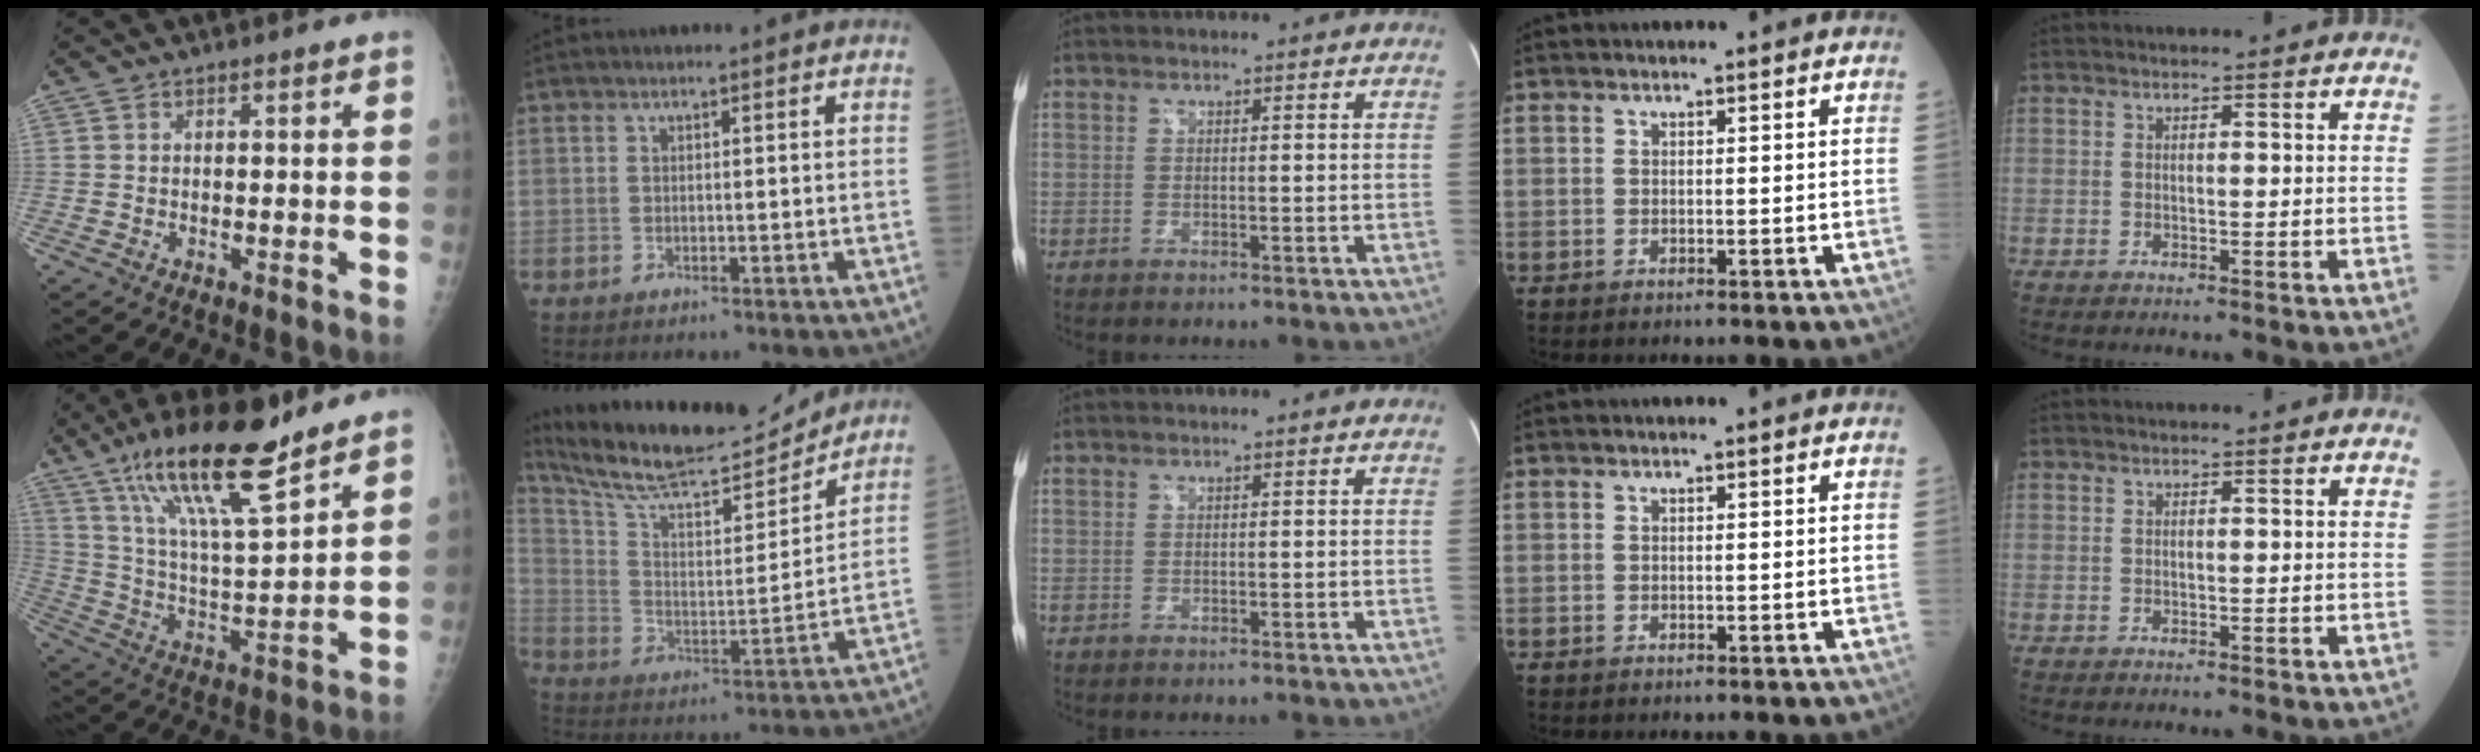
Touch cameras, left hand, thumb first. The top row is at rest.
{"thumb": {"total": 18.8, "force": [13.2, 3.6, 12.9], "torque": [-0.214, -0.063, 0.240]}, "index": {"total": 18.4, "force": [17.1, 1.8, 6.5], "torque": [-0.126, -0.007, 0.282]}}